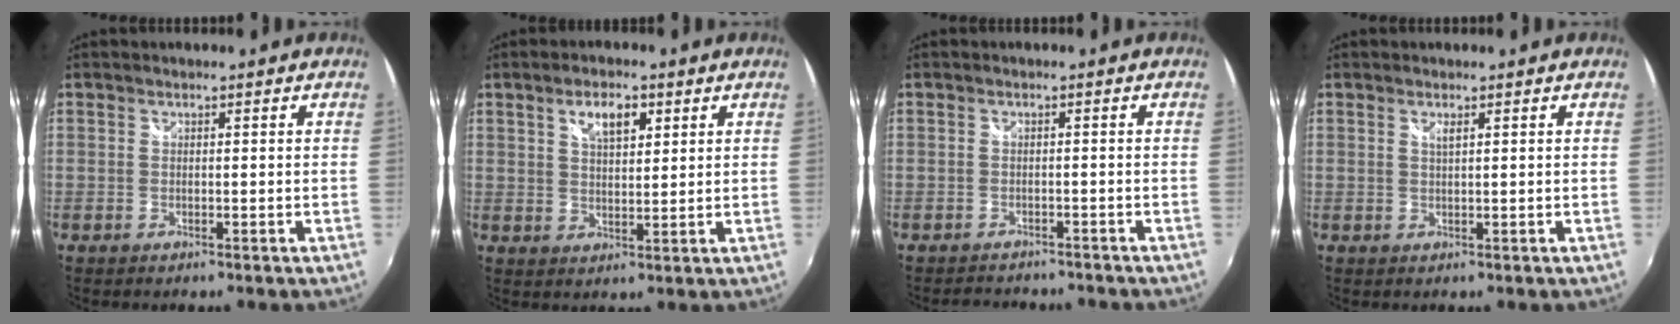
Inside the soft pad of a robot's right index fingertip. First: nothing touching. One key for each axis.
{"total": 5.5, "fx": 2.7, "fy": 2.4, "fz": 4.1, "tx": -0.066, "ty": 0.010, "tz": 0.047}
{"total": 4.9, "fx": -4.5, "fy": 1.6, "fz": 1.2, "tx": -0.029, "ty": -0.006, "tz": -0.064}
{"total": 0.9, "fx": 0.5, "fy": 0.0, "fz": 0.8, "tx": -0.014, "ty": 0.000, "tz": 0.009}